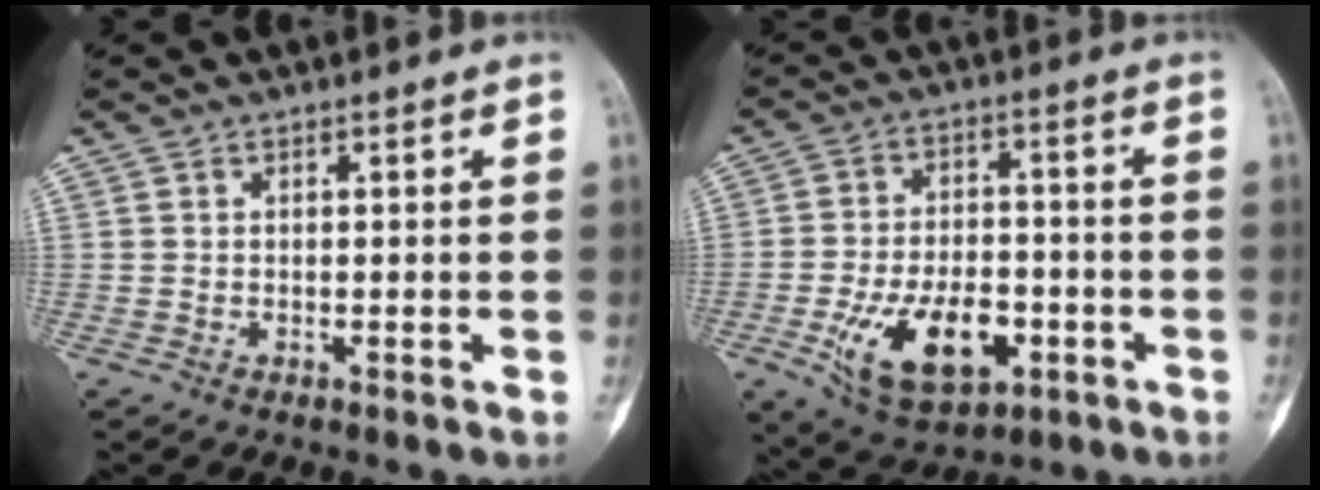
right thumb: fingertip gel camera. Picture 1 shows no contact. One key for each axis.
{"total": 15.0, "fx": -5.3, "fy": 8.5, "fz": 11.2, "tx": -0.170, "ty": 0.019, "tz": -0.078}